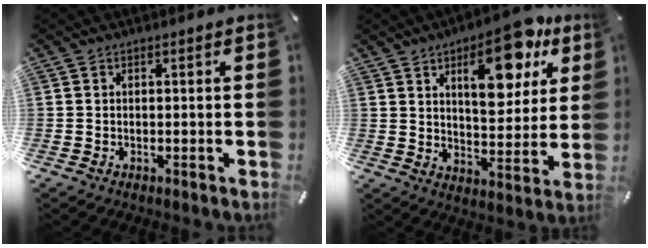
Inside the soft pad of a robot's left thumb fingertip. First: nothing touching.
{"total": 17.2, "force": [9.2, 8.0, 12.1], "torque": [-0.156, -0.041, 0.146]}